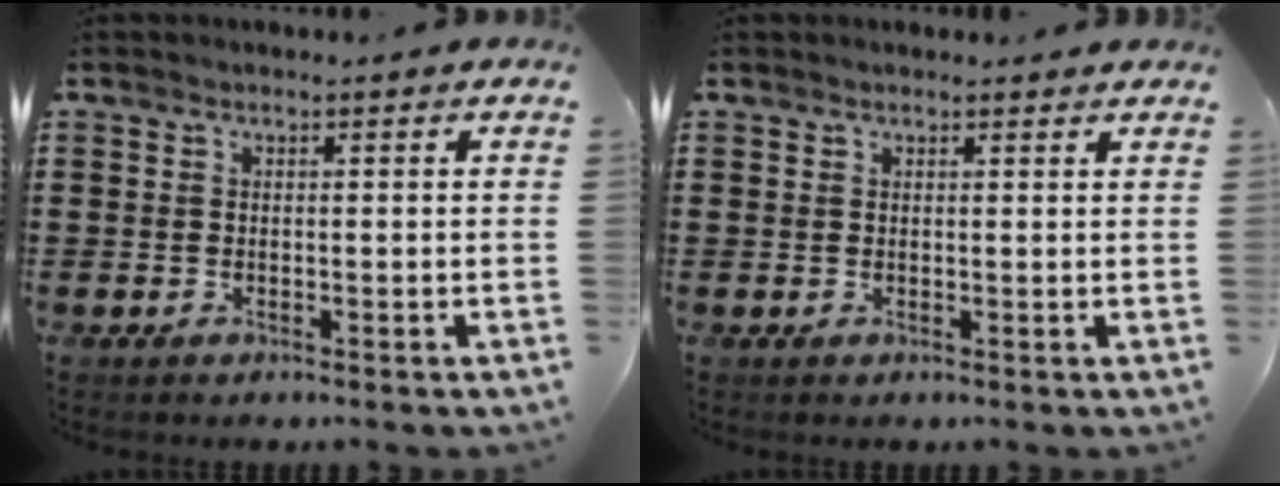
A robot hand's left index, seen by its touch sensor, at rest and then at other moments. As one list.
[{"total": 1.0, "force": [1.0, 0.1, 0.2], "torque": [0.002, -0.003, 0.017]}]